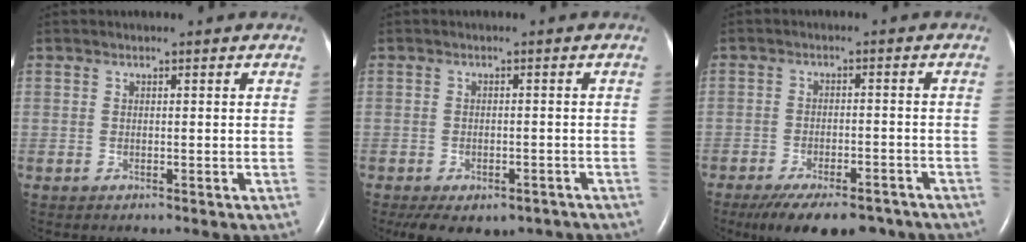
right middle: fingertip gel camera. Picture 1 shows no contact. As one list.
[{"total": 10.1, "force": [-7.1, 5.3, 4.8], "torque": [-0.083, 0.000, -0.092]}, {"total": 13.3, "force": [-10.5, 4.5, 6.8], "torque": [-0.114, -0.012, -0.150]}]